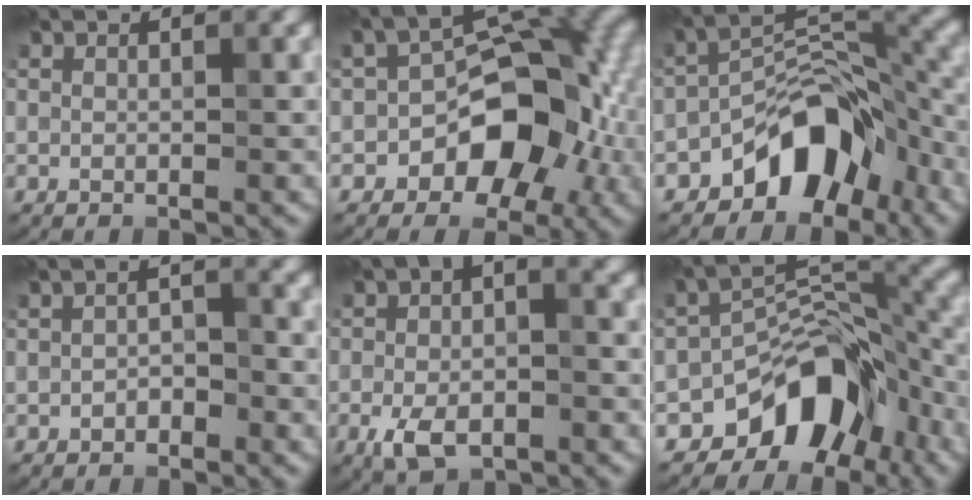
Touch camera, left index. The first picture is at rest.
{"total": 9.9, "force": [-3.0, 6.2, 7.1], "torque": [-0.084, 0.009, -0.050]}
{"total": 8.4, "force": [-5.1, 4.6, 4.8], "torque": [-0.053, 0.010, -0.091]}
{"total": 1.4, "force": [-0.8, 0.6, 0.9], "torque": [-0.019, 0.007, -0.015]}
{"total": 6.4, "force": [-1.8, 3.3, 5.1], "torque": [-0.102, -0.003, -0.036]}
{"total": 9.3, "force": [-5.5, 5.3, 5.2], "torque": [-0.056, 0.005, -0.099]}